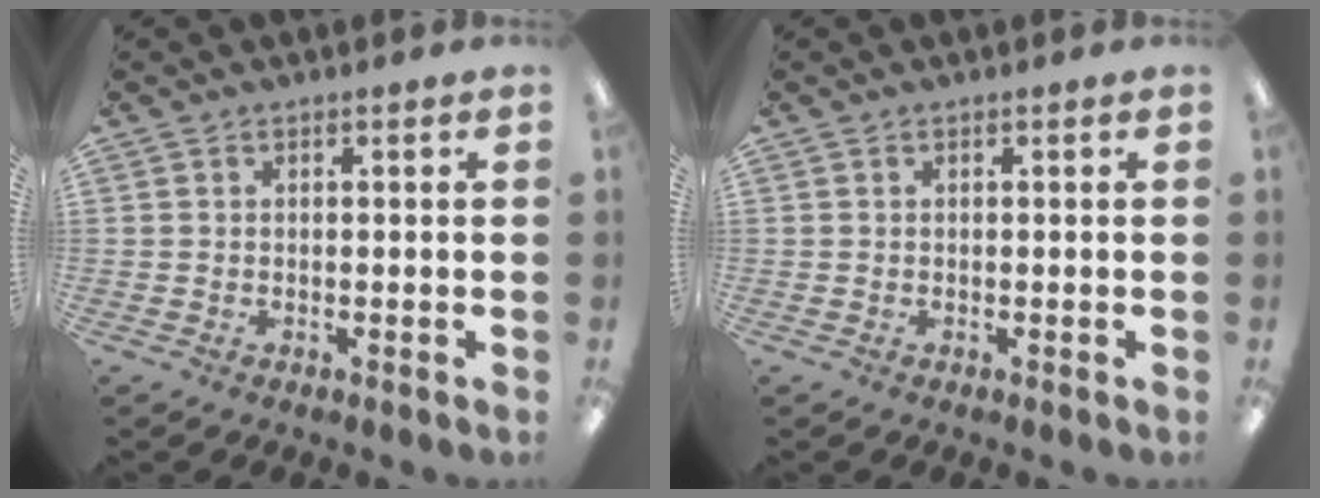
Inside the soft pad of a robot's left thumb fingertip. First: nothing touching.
{"total": 0.0}